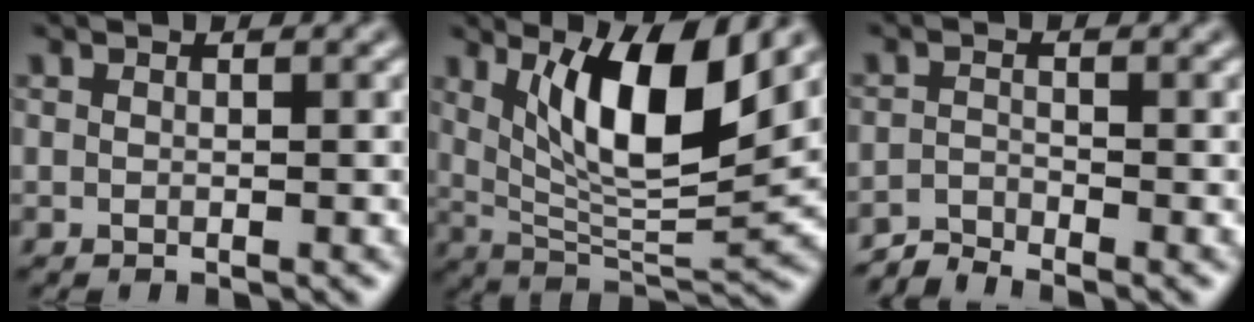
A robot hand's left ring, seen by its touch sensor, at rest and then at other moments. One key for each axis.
{"total": 9.2, "fx": 3.6, "fy": 2.6, "fz": 8.0, "tx": -0.134, "ty": -0.019, "tz": 0.067}
{"total": 1.9, "fx": -1.9, "fy": 0.0, "fz": 0.1, "tx": -0.001, "ty": 0.000, "tz": -0.045}